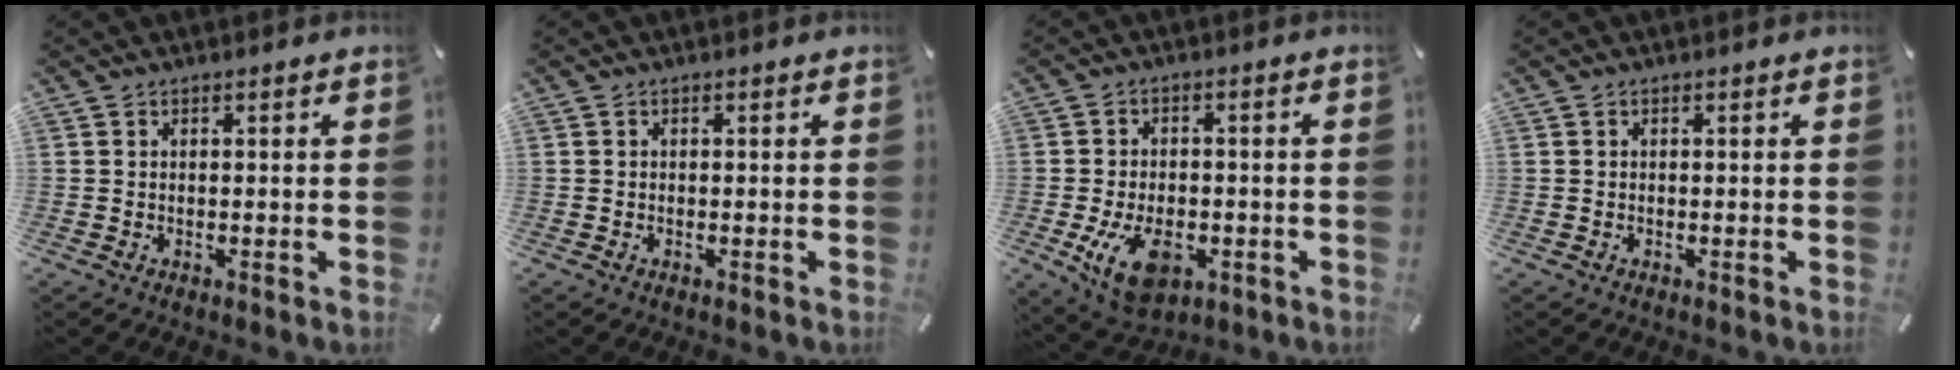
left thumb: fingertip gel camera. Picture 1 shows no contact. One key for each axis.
{"total": 0.0}
{"total": 10.6, "fx": -3.6, "fy": 6.7, "fz": 7.3, "tx": -0.140, "ty": 0.000, "tz": -0.063}
{"total": 0.0}